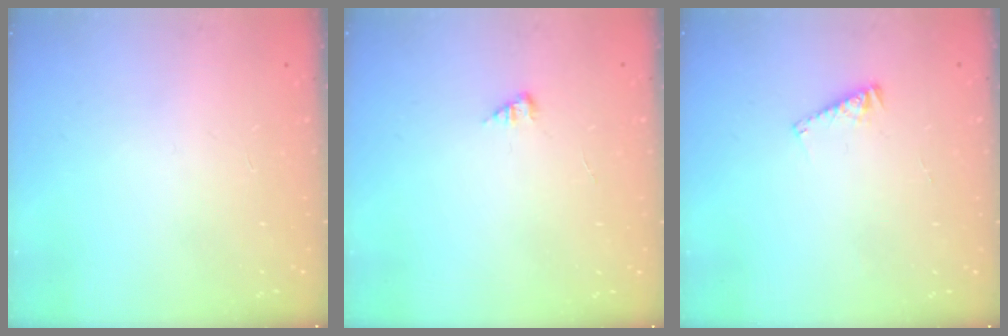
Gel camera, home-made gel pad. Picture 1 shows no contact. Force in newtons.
{"total": 0.0}
{"total": 4.1, "press": 4.1, "slide": 0.2}